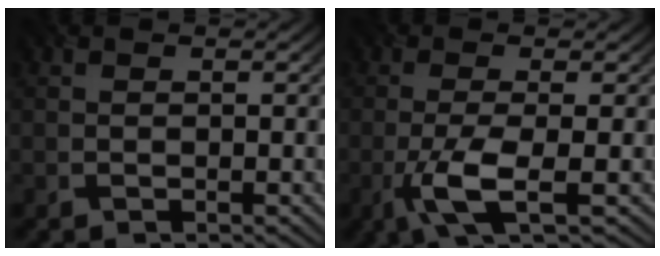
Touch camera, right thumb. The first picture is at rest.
{"total": 5.7, "force": [-1.9, 1.2, 5.3], "torque": [-0.104, 0.002, -0.044]}